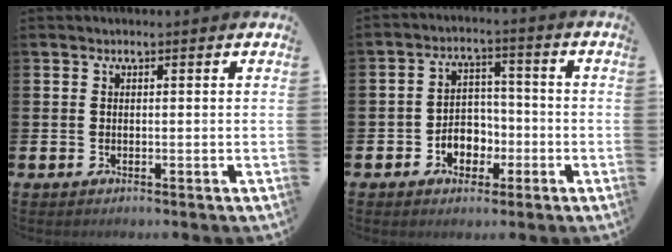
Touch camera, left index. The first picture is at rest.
{"total": 4.3, "force": [-1.8, 3.6, 1.6], "torque": [-0.030, 0.004, -0.040]}